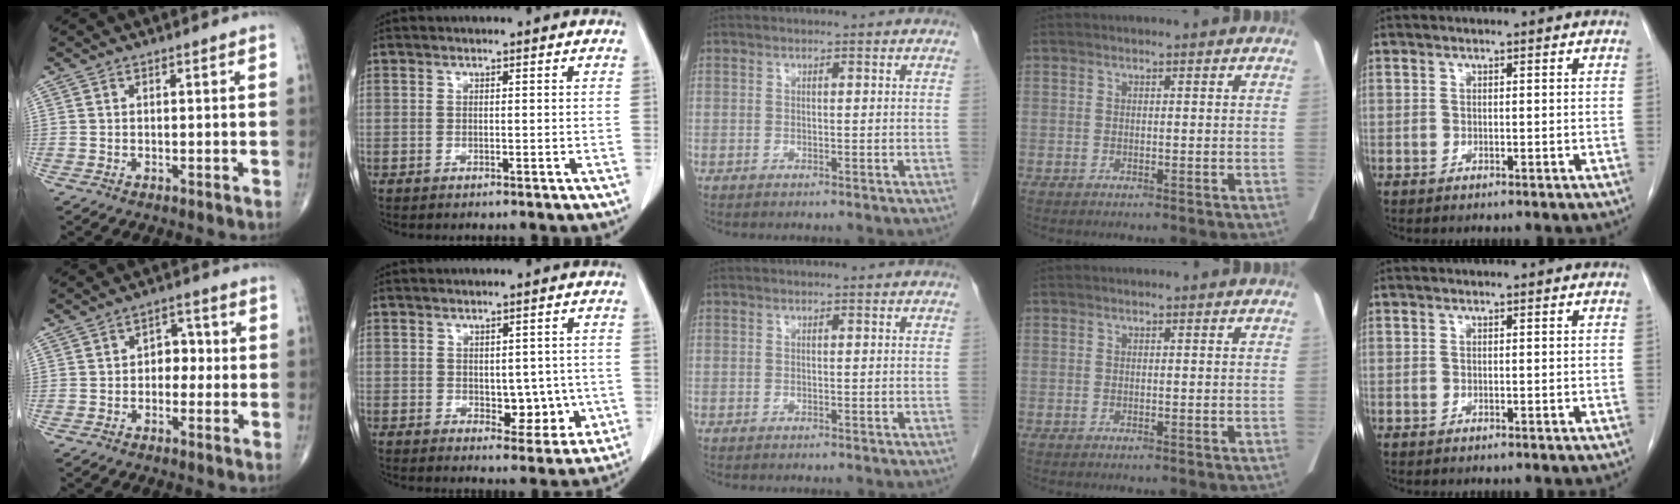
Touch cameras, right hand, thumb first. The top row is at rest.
{"thumb": {"total": 4.7, "force": [-0.3, 3.5, 3.2], "torque": [-0.016, 0.017, -0.013]}, "index": {"total": 5.8, "force": [-0.7, 3.5, 4.6], "torque": [-0.045, 0.005, 0.002]}}